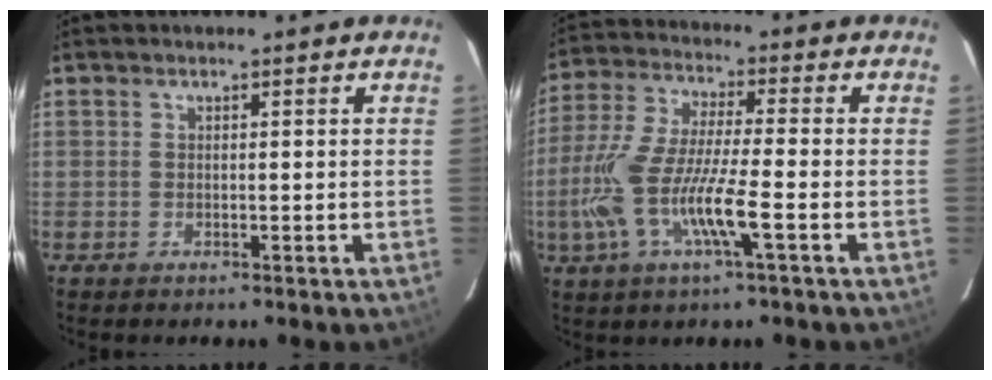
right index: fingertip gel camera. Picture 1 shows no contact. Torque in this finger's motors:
{"motor_torque": [1.18, -0.67, 0.97, 0.21]}